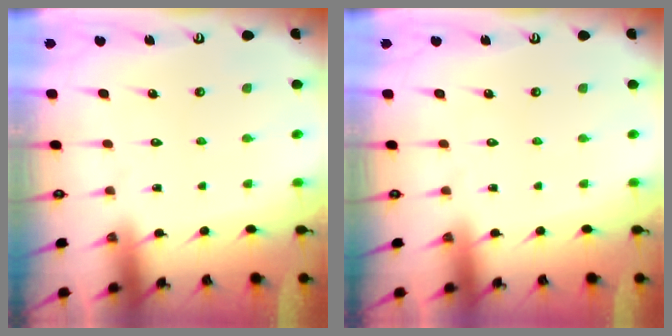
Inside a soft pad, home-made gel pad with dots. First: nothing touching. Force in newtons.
{"total": 0.0}